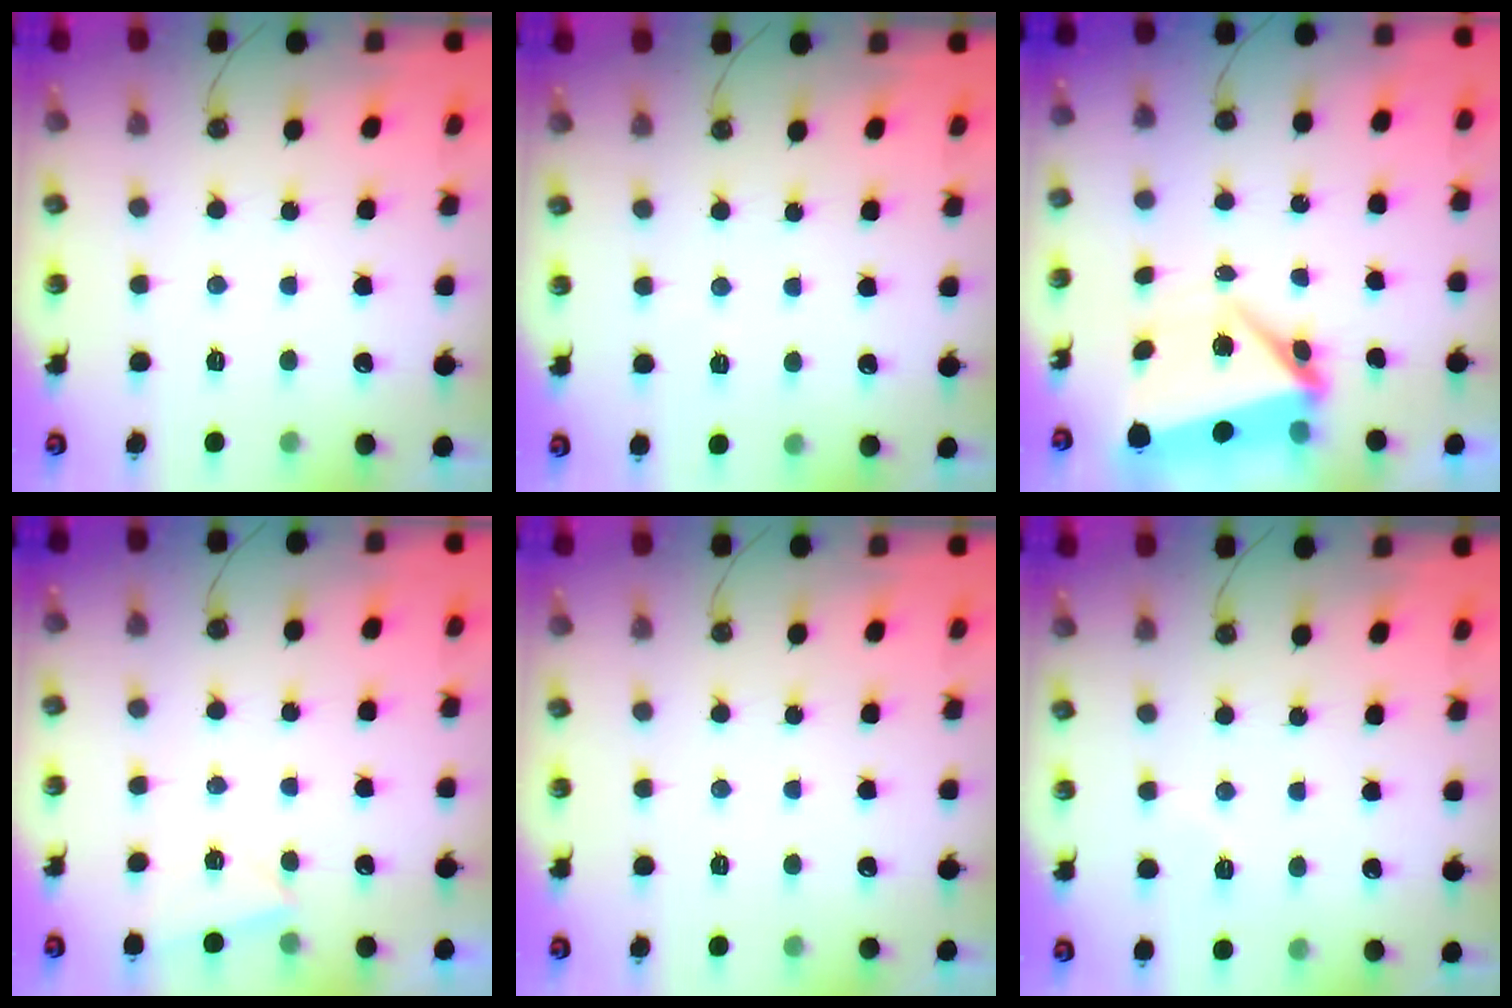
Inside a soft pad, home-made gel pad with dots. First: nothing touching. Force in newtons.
{"total": 1.1, "press": 0.7, "slide": 0.8}
{"total": 6.2, "press": 5.9, "slide": 1.6}
{"total": 3.1, "press": 2.1, "slide": 2.4}
{"total": 0.0}
{"total": 4.2, "press": 4.1, "slide": 1.2}